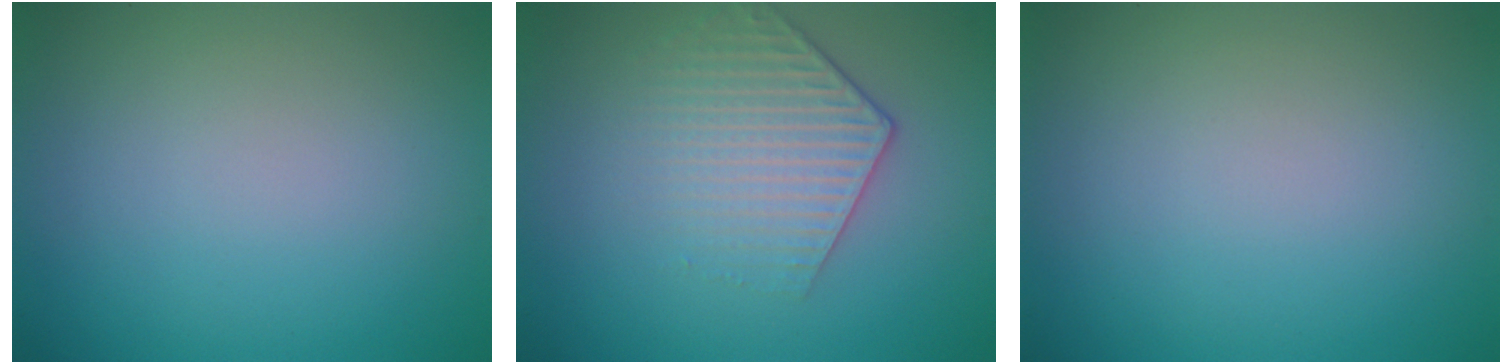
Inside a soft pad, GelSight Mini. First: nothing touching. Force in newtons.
{"total": 3.2, "press": 2.8, "slide": 1.5}
{"total": 0.0}